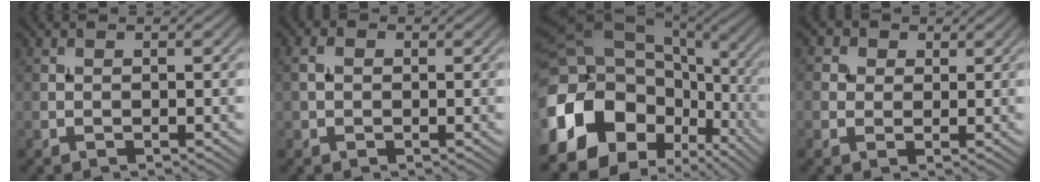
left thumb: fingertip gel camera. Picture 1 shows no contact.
{"total": 2.2, "force": [0.2, 1.7, 1.3], "torque": [-0.035, 0.004, 0.001]}
{"total": 18.5, "force": [-6.1, 13.8, 10.8], "torque": [-0.265, -0.024, -0.098]}
{"total": 3.4, "force": [1.4, 2.9, 1.2], "torque": [-0.043, -0.001, 0.017]}